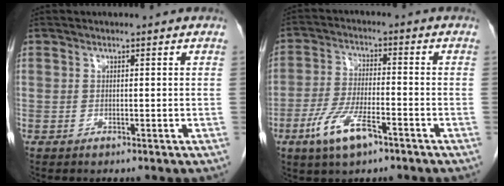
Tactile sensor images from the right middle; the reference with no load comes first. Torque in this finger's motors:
{"motor_torque": [1.16, -0.66, 0.14, 0.13]}